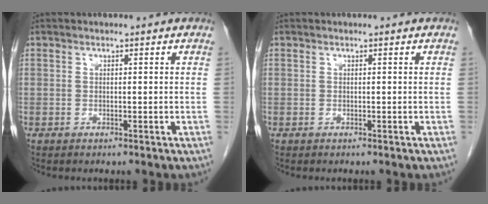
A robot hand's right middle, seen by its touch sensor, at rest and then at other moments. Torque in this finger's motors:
{"motor_torque": [0.20, -0.07, -0.03, 0.00]}